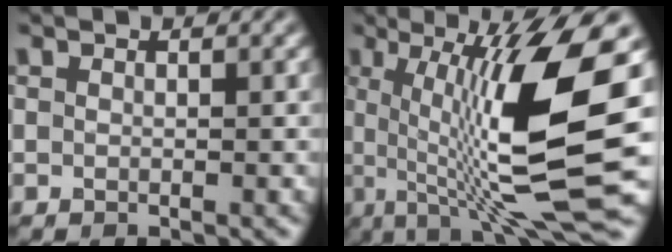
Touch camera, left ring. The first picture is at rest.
{"total": 13.5, "force": [0.5, 3.0, 13.2], "torque": [-0.199, 0.000, 0.009]}